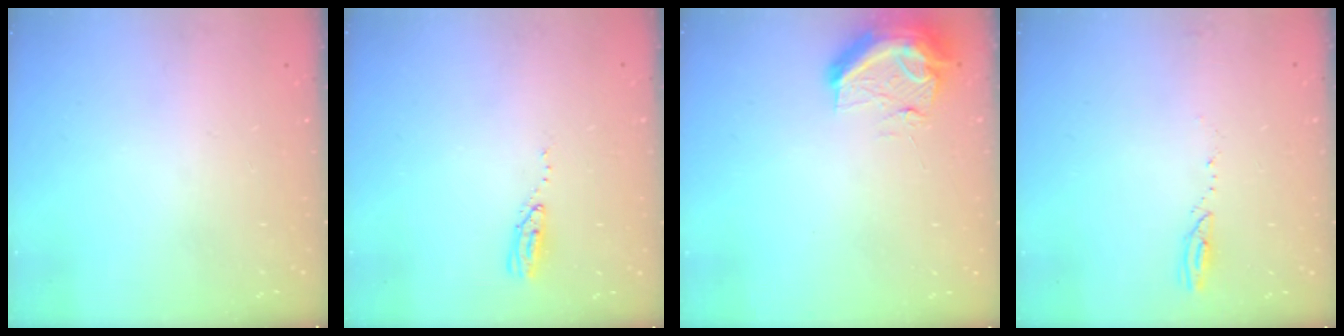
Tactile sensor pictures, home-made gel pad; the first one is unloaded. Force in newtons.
{"total": 3.8, "press": 3.8, "slide": 0.2}
{"total": 20.4, "press": 13.8, "slide": 15.0}
{"total": 2.5, "press": 2.4, "slide": 0.3}